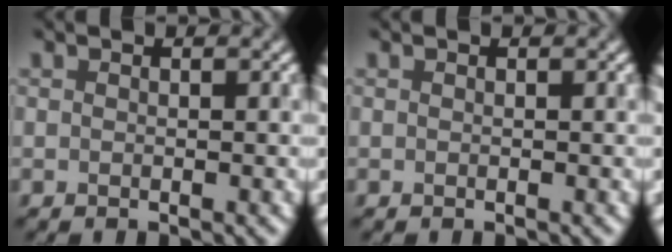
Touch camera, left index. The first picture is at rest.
{"total": 0.0}